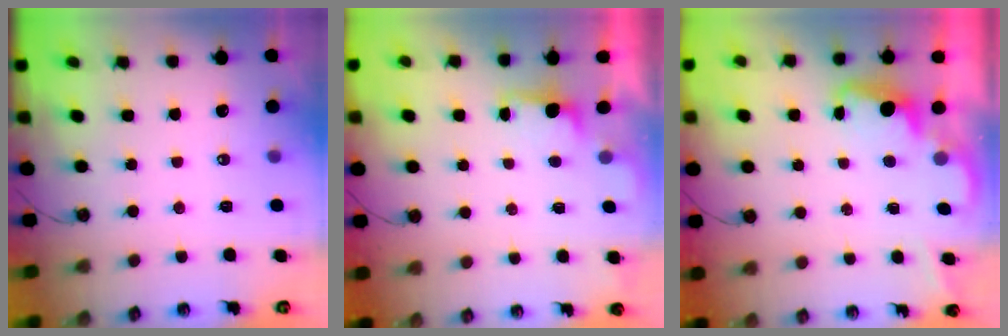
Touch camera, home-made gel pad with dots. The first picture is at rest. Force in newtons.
{"total": 0.9, "press": 0.6, "slide": 0.8}
{"total": 2.0, "press": 1.9, "slide": 0.6}